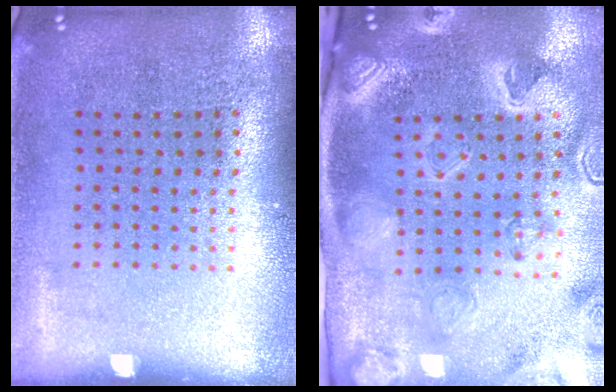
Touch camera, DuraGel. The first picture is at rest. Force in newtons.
{"total": 3.1, "press": 3.1, "slide": 0.5}